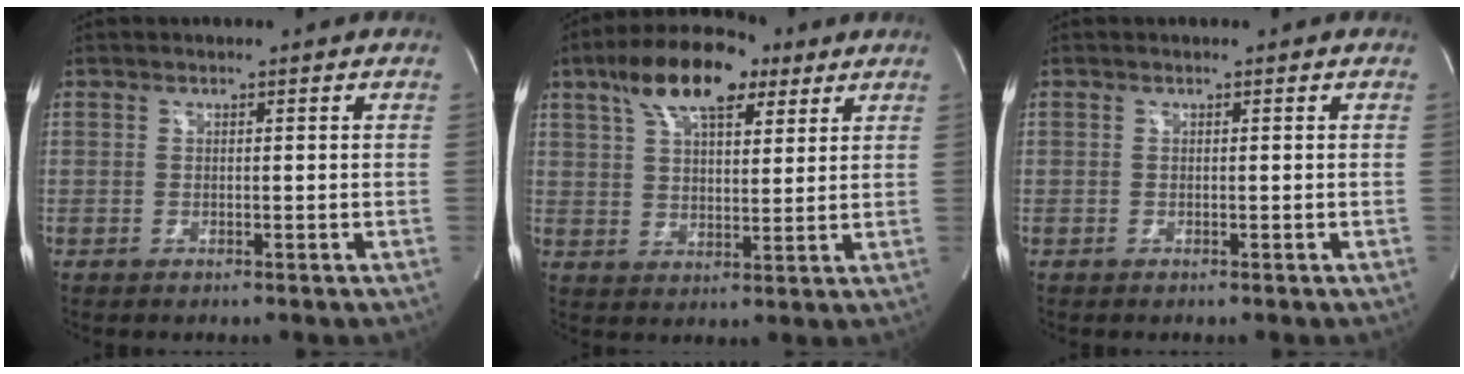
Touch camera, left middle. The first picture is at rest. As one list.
[{"total": 13.3, "force": [7.8, 5.2, 9.4], "torque": [-0.170, 0.033, 0.136]}, {"total": 0.0}]